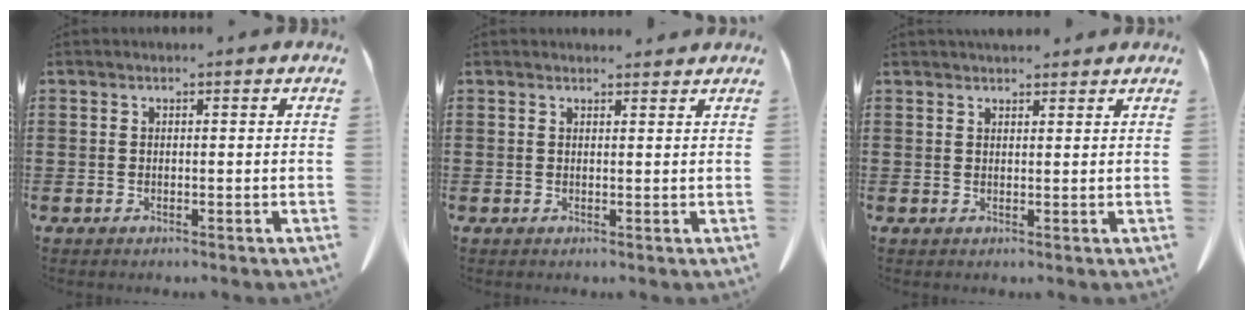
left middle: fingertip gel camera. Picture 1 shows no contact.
{"total": 1.2, "force": [1.2, 0.3, 0.3], "torque": [0.000, -0.001, 0.020]}
{"total": 1.8, "force": [1.7, 0.6, 0.3], "torque": [-0.010, 0.001, 0.031]}